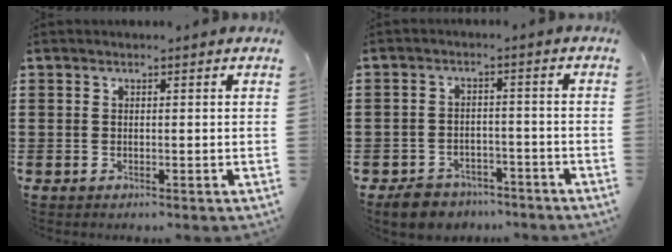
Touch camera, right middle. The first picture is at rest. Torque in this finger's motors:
{"motor_torque": [0.18, -0.13, 0.13, 0.02]}